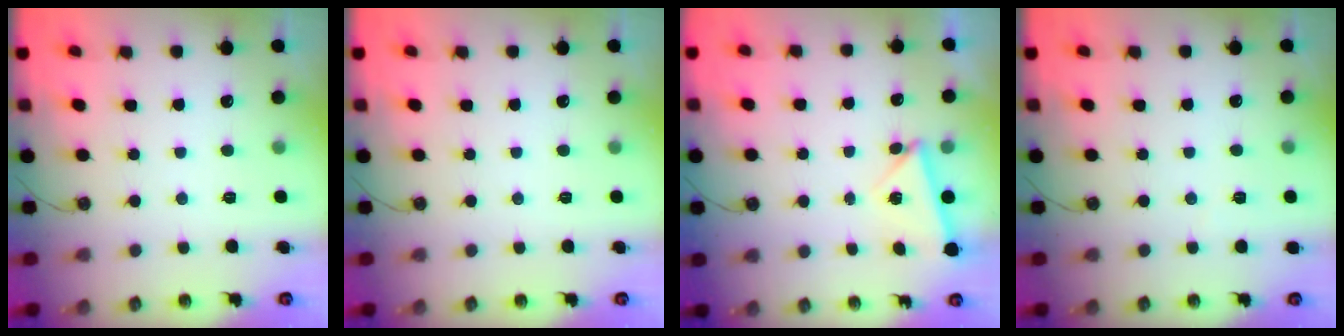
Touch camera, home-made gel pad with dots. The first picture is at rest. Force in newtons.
{"total": 0.0}
{"total": 4.4, "press": 3.8, "slide": 2.2}
{"total": 1.8, "press": 1.7, "slide": 0.6}